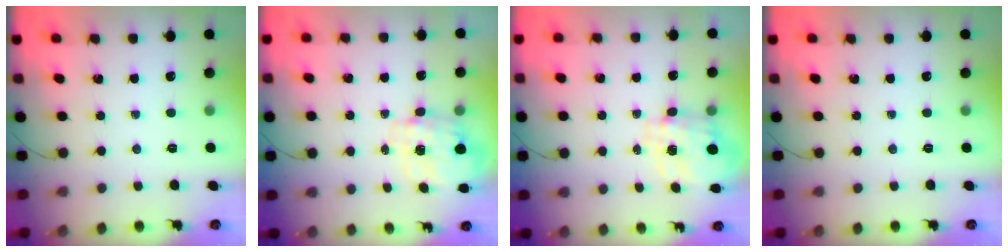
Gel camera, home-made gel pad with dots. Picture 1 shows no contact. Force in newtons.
{"total": 2.7, "press": 2.6, "slide": 0.9}
{"total": 3.5, "press": 3.3, "slide": 1.0}
{"total": 0.0}